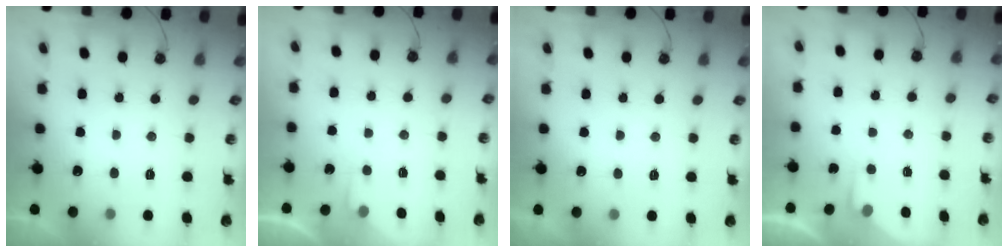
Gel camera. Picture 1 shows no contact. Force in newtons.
{"total": 2.9, "press": 2.8, "slide": 0.4}
{"total": 3.2, "press": 3.2, "slide": 0.3}
{"total": 2.4, "press": 2.4, "slide": 0.4}